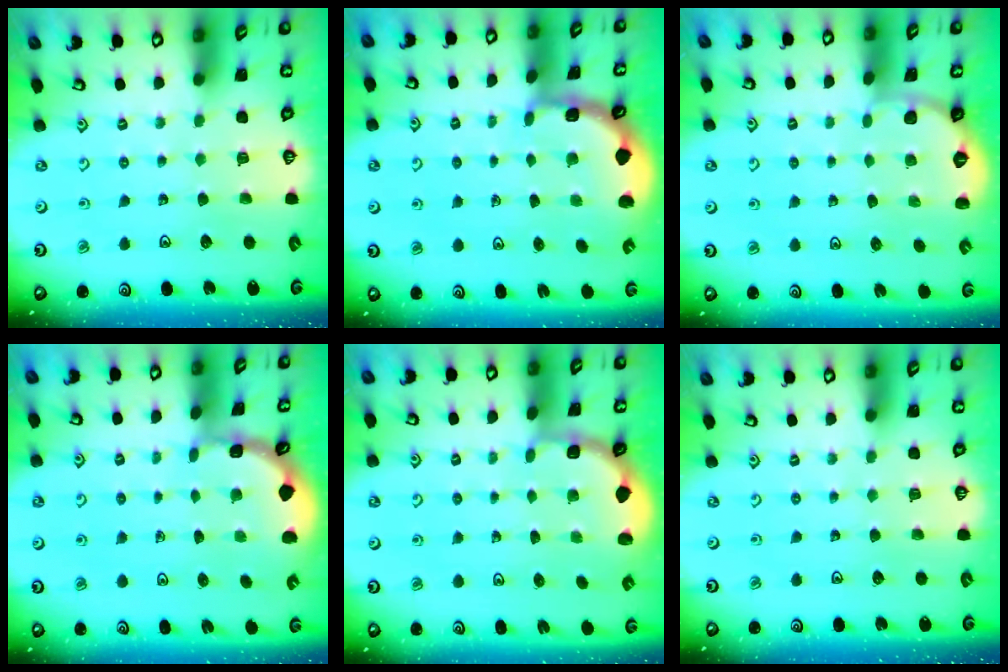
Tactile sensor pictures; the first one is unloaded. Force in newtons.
{"total": 1.8, "press": 1.8, "slide": 0.3}
{"total": 0.0}
{"total": 1.5, "press": 1.5, "slide": 0.1}
{"total": 2.0, "press": 1.8, "slide": 0.7}
{"total": 0.0}